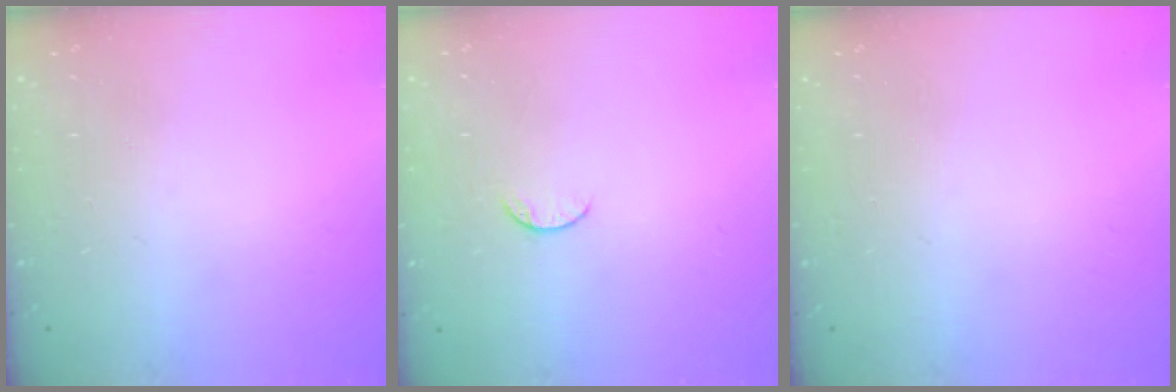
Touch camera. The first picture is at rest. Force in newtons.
{"total": 4.7, "press": 4.7, "slide": 0.4}
{"total": 0.0}